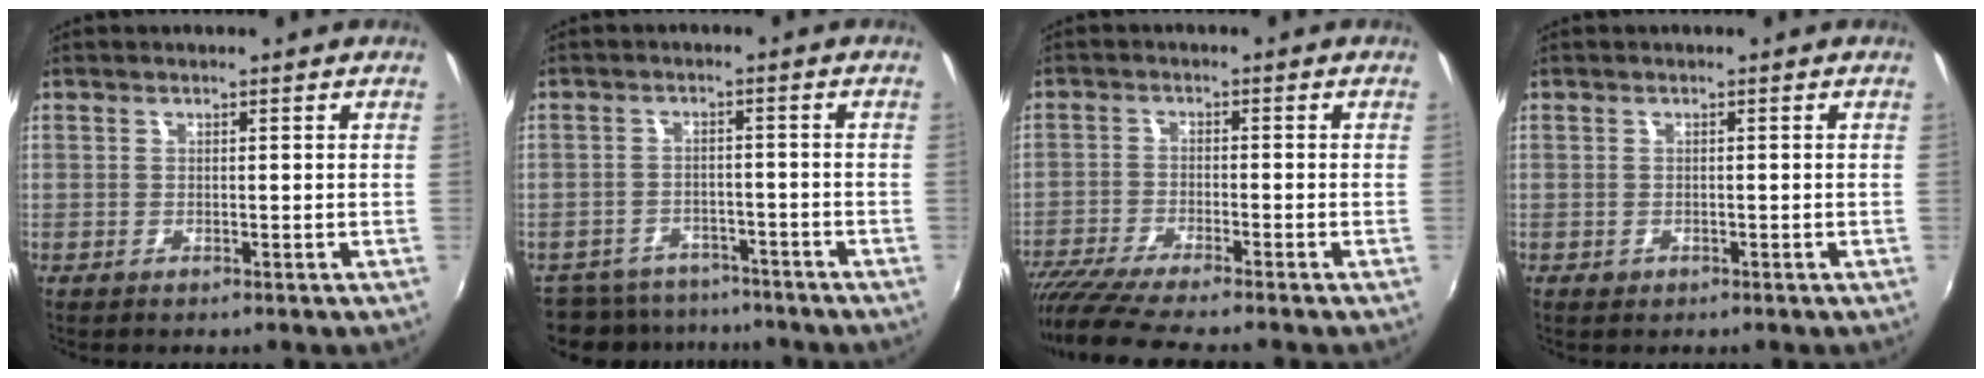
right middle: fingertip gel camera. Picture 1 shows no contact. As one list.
[{"total": 11.6, "force": [-10.0, 5.1, 3.2], "torque": [-0.087, 0.000, -0.143]}, {"total": 10.5, "force": [-9.0, -0.2, 5.4], "torque": [-0.120, -0.041, -0.156]}, {"total": 0.7, "force": [-0.2, 0.6, 0.3], "torque": [-0.004, -0.002, 0.000]}]